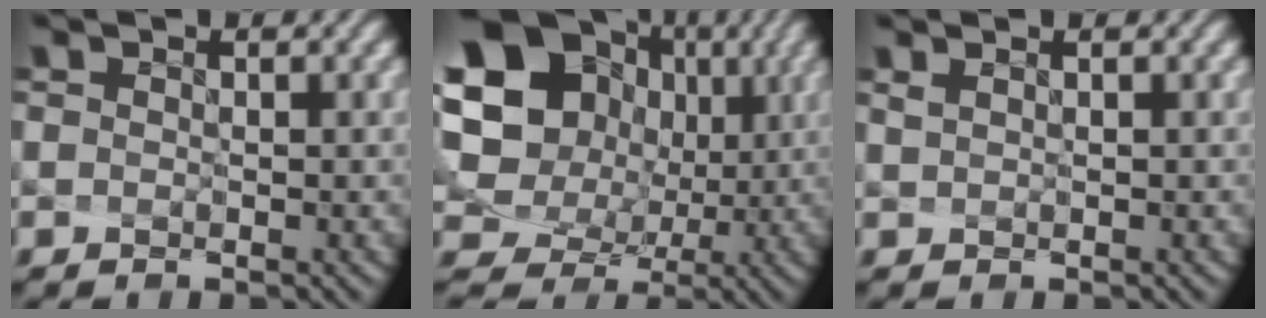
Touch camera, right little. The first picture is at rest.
{"total": 14.3, "force": [3.2, 11.7, 7.6], "torque": [-0.181, 0.015, 0.076]}
{"total": 1.0, "force": [0.0, -0.7, -0.7], "torque": [0.003, -0.015, 0.019]}